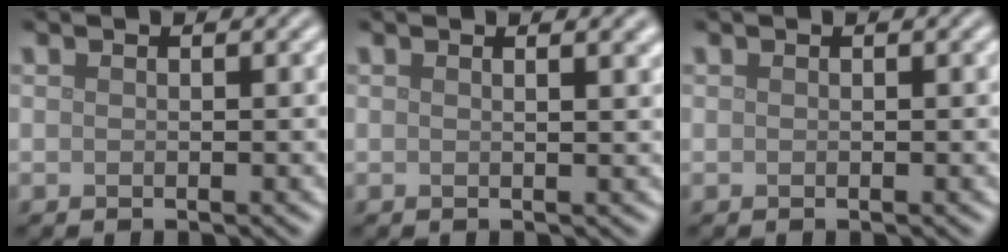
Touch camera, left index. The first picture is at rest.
{"total": 2.2, "force": [1.1, 0.9, 1.7], "torque": [-0.006, 0.004, 0.002]}
{"total": 0.0}